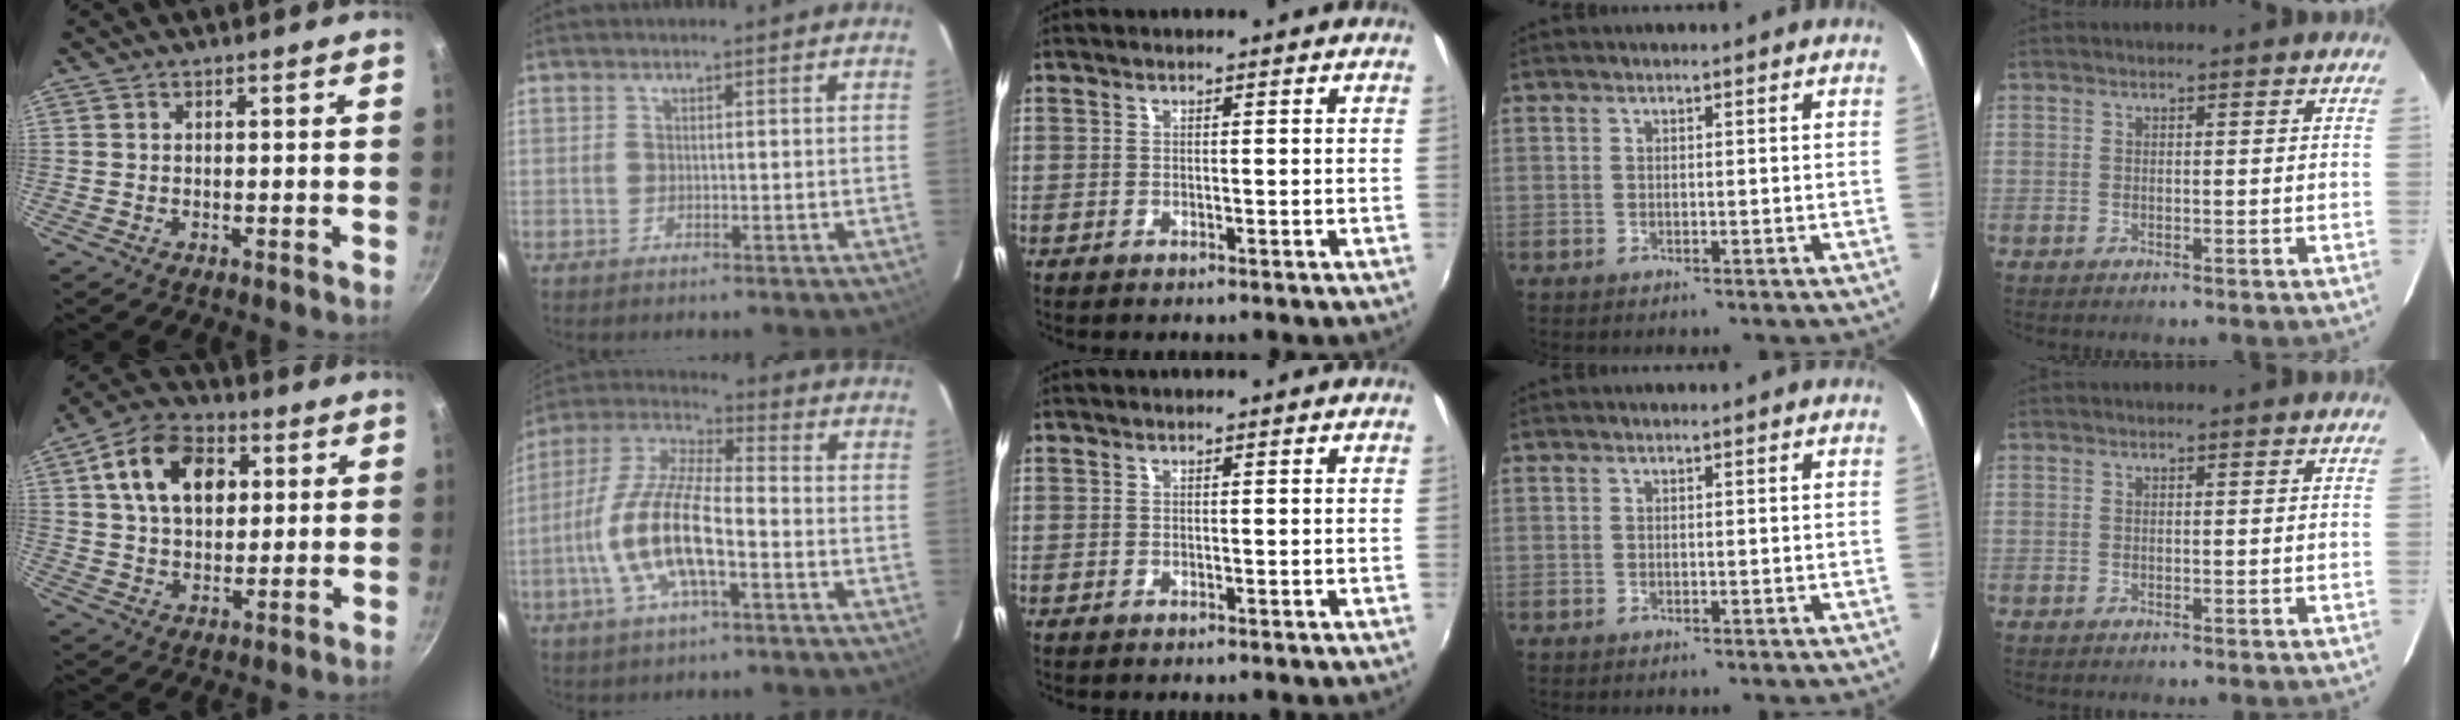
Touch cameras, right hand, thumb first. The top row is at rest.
{"thumb": {"total": 14.7, "force": [4.2, 9.9, 10.0], "torque": [-0.145, 0.006, 0.060]}, "index": {"total": 14.4, "force": [-4.5, 4.4, 12.9], "torque": [-0.268, -0.004, -0.088]}}